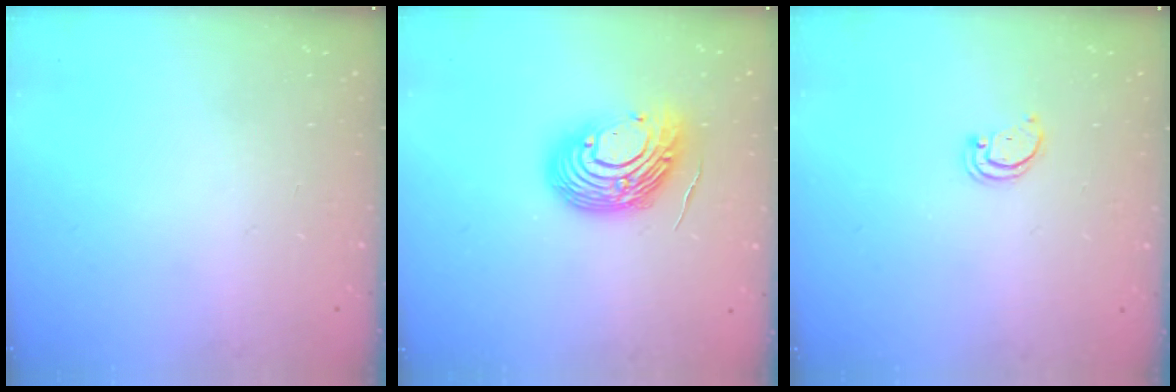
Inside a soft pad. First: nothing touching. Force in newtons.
{"total": 13.6, "press": 13.4, "slide": 2.2}
{"total": 1.5, "press": 1.5, "slide": 0.1}